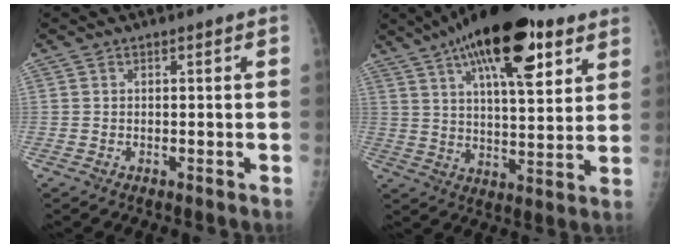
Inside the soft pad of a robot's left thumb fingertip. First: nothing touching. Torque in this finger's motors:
{"motor_torque": [2.73, -1.19, 1.97, -0.80, 0.58]}